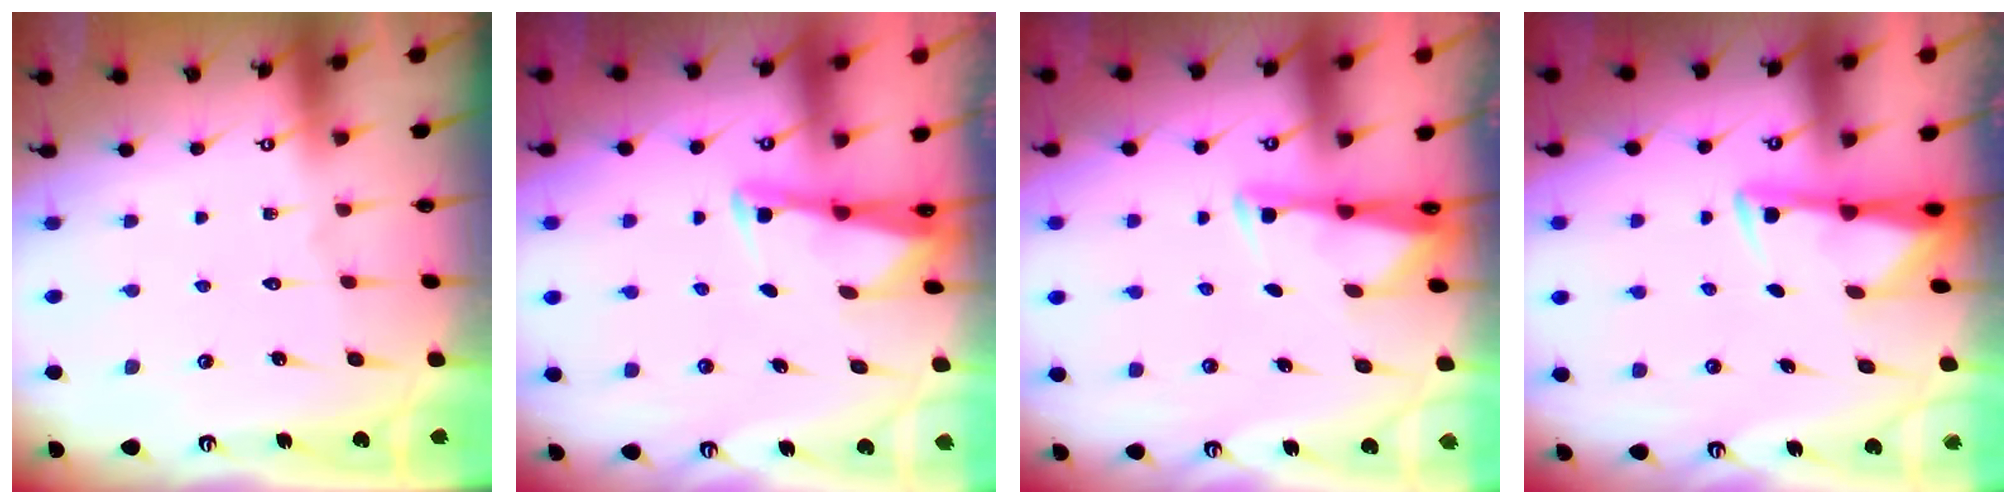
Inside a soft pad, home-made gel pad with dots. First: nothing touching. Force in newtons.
{"total": 2.7, "press": 2.7, "slide": 0.3}
{"total": 2.8, "press": 2.7, "slide": 0.4}
{"total": 2.8, "press": 2.8, "slide": 0.5}